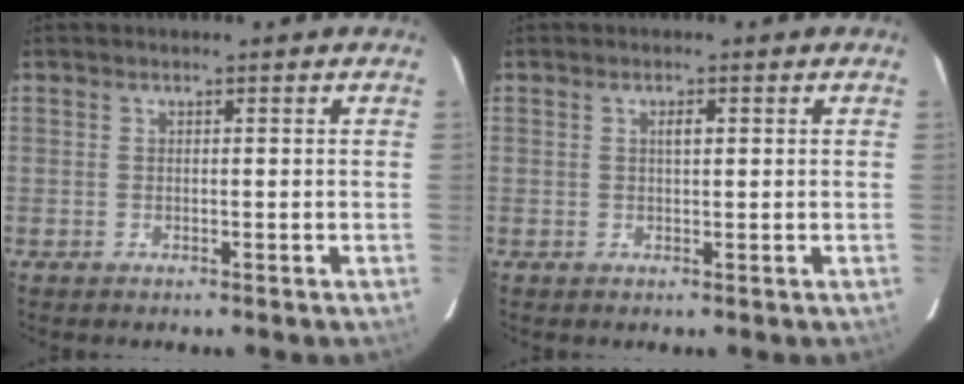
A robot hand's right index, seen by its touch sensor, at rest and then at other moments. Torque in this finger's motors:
{"motor_torque": [0.05, 0.07, 0.01, 0.03]}